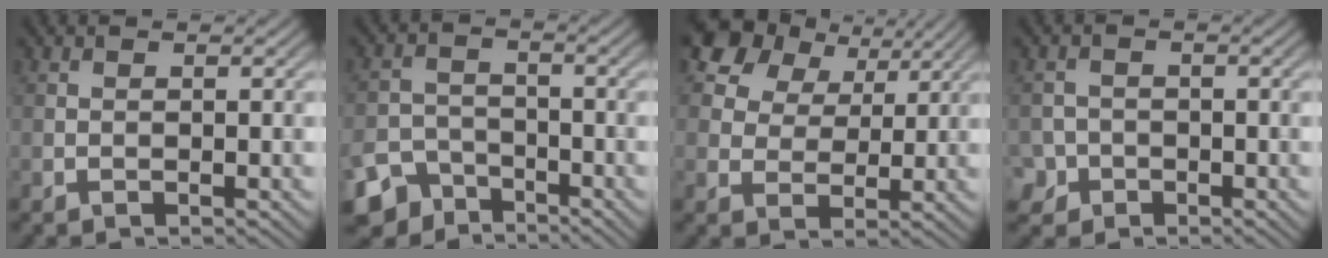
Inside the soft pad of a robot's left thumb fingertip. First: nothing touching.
{"total": 6.7, "force": [-5.1, 4.0, 1.7], "torque": [-0.027, -0.011, -0.092]}
{"total": 10.3, "force": [6.5, 6.5, 4.6], "torque": [-0.111, 0.013, 0.113]}
{"total": 3.2, "force": [-1.7, 2.6, 0.7], "torque": [-0.014, -0.001, -0.037]}